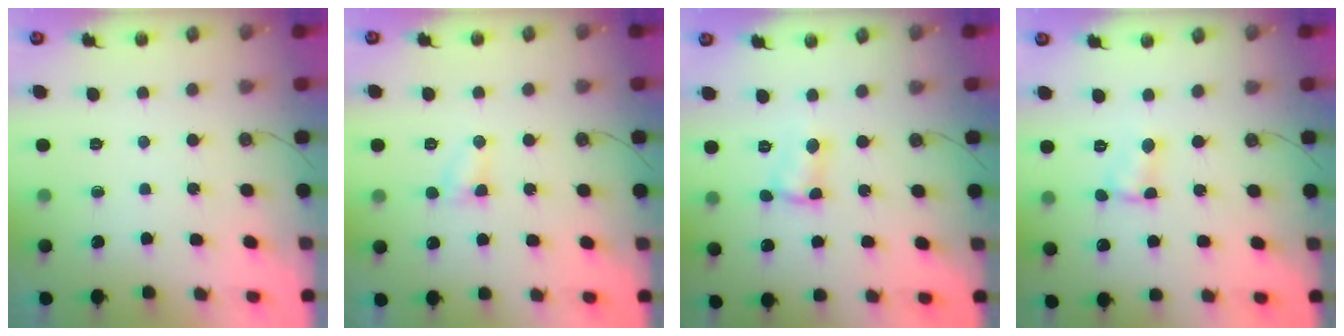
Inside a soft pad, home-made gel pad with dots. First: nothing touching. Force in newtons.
{"total": 3.0, "press": 3.0, "slide": 0.3}
{"total": 2.9, "press": 2.9, "slide": 0.2}
{"total": 2.6, "press": 2.6, "slide": 0.3}